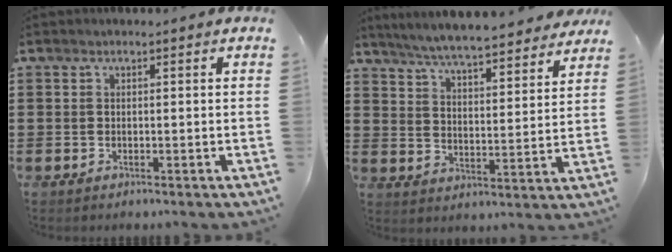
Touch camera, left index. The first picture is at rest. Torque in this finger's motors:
{"motor_torque": [2.14, 0.00, -0.49, -0.18]}